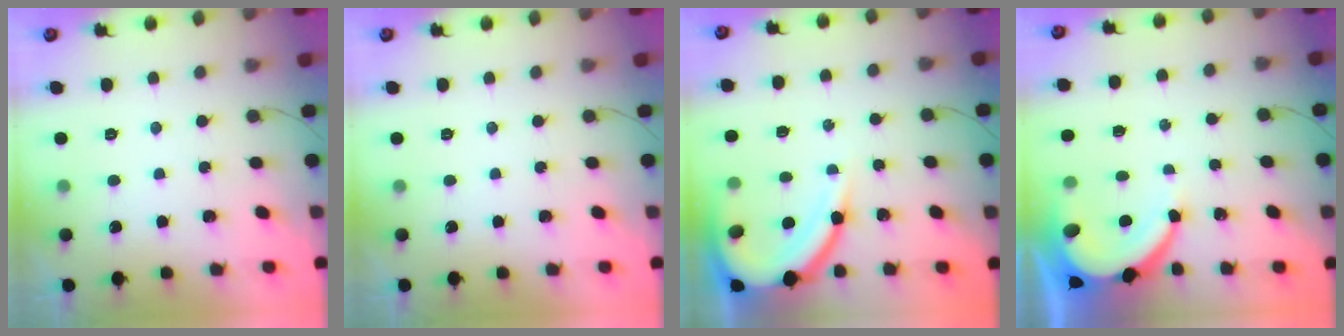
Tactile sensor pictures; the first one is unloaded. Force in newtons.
{"total": 0.0}
{"total": 11.4, "press": 11.3, "slide": 1.2}
{"total": 7.3, "press": 7.2, "slide": 0.9}